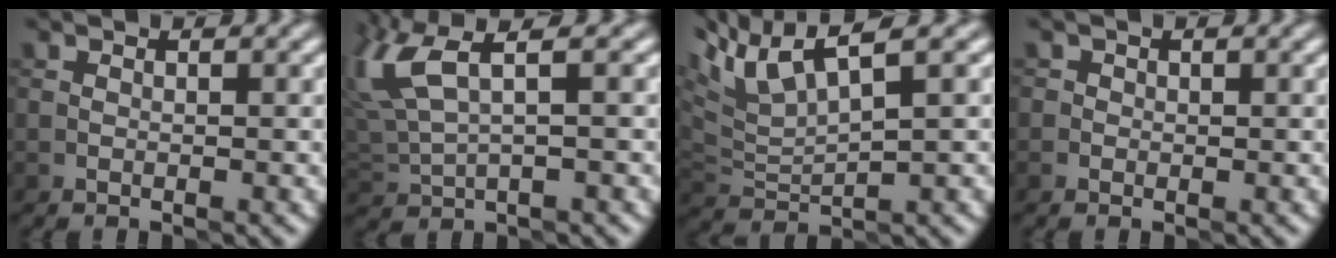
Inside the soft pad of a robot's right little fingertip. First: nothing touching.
{"total": 5.3, "force": [2.6, 1.6, 4.3], "torque": [-0.116, 0.015, 0.055]}
{"total": 5.8, "force": [3.8, 1.2, 4.2], "torque": [-0.103, 0.021, 0.076]}
{"total": 1.1, "force": [0.4, 1.0, 0.3], "torque": [0.007, 0.003, 0.001]}